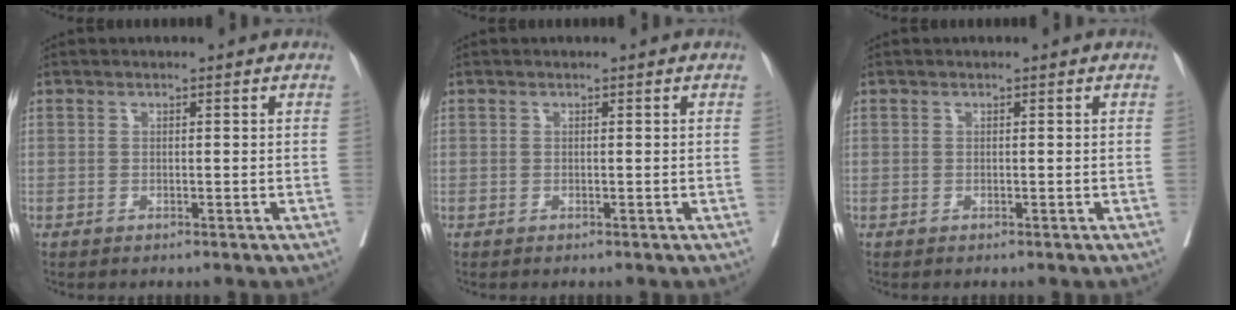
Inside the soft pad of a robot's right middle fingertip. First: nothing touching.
{"total": 0.0}
{"total": 0.0}